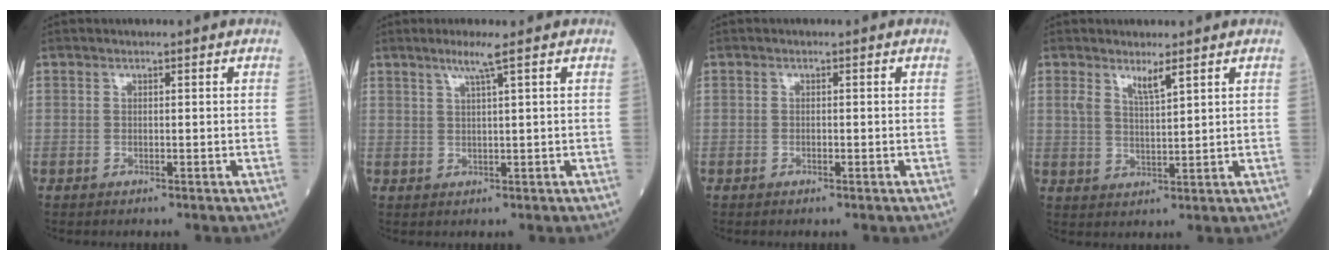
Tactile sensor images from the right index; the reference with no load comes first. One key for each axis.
{"total": 3.0, "fx": 1.8, "fy": -0.8, "fz": 2.3, "tx": -0.051, "ty": -0.002, "tz": 0.038}
{"total": 0.6, "fx": -0.3, "fy": 0.1, "fz": 0.5, "tx": -0.012, "ty": 0.000, "tz": -0.005}
{"total": 3.2, "fx": 2.2, "fy": 0.3, "fz": 2.3, "tx": -0.046, "ty": -0.004, "tz": 0.042}